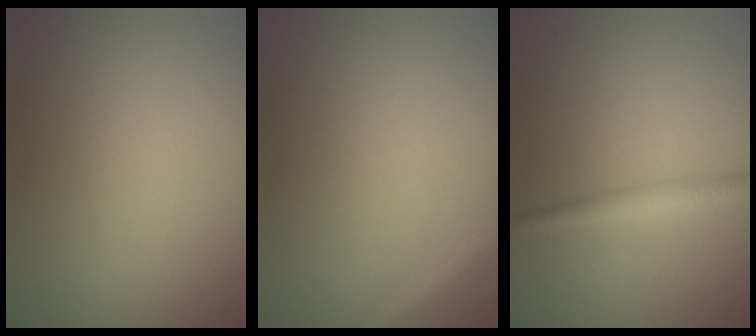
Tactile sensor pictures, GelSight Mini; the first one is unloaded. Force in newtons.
{"total": 2.8, "press": 2.8, "slide": 0.1}
{"total": 2.1, "press": 2.1, "slide": 0.0}